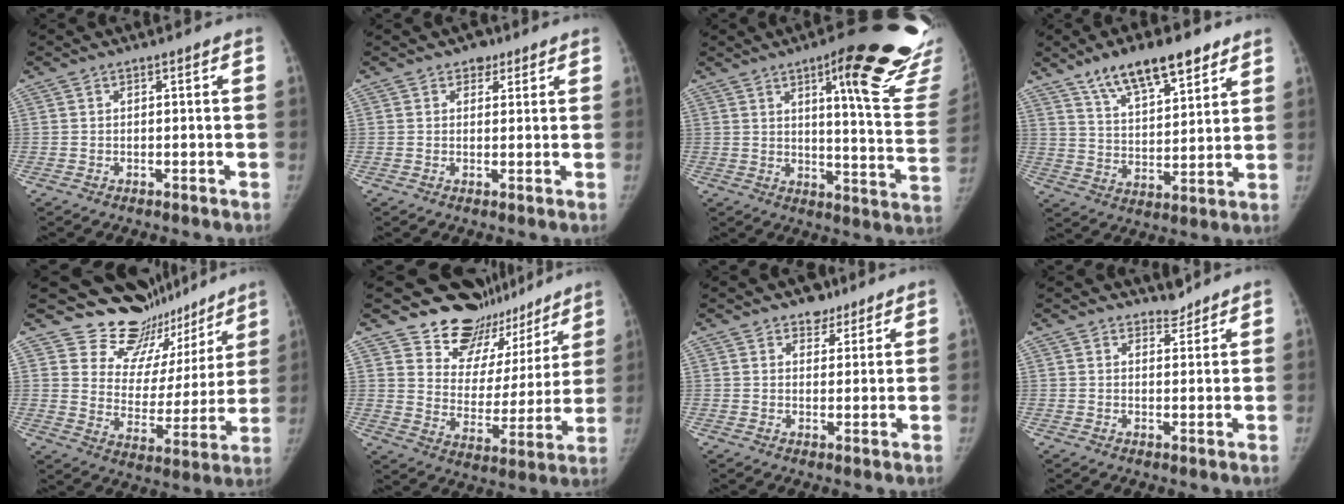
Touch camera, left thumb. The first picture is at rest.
{"total": 2.7, "force": [1.6, 2.0, 0.8], "torque": [0.014, -0.006, 0.018]}
{"total": 24.5, "force": [15.5, 4.9, 18.3], "torque": [-0.193, -0.093, 0.194]}
{"total": 14.9, "force": [9.9, 5.7, 9.4], "torque": [-0.121, -0.044, 0.171]}
{"total": 17.2, "force": [14.9, 8.3, 2.8], "torque": [0.018, -0.121, 0.210]}
{"total": 17.7, "force": [15.0, 9.1, 2.7], "torque": [0.025, -0.126, 0.213]}
{"total": 4.4, "force": [3.2, 2.9, 1.0], "torque": [0.013, -0.018, 0.046]}
{"total": 2.6, "force": [2.3, 1.1, 0.1], "torque": [0.016, -0.019, 0.033]}